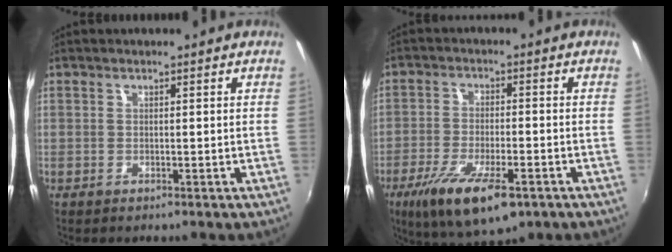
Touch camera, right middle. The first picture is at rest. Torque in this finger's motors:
{"motor_torque": [1.51, -0.63, 0.69, 0.21]}